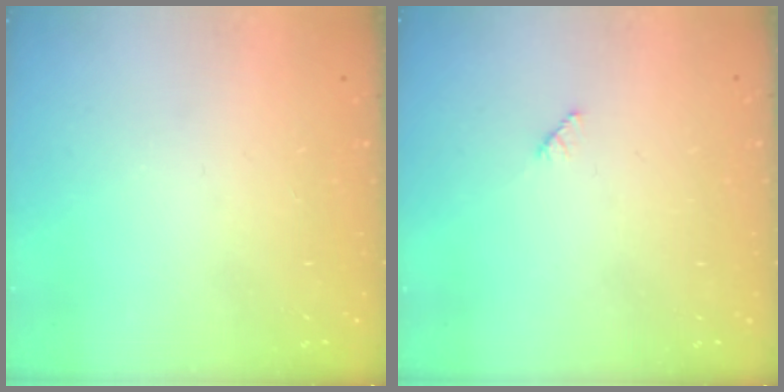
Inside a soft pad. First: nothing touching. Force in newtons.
{"total": 1.9, "press": 1.9, "slide": 0.3}